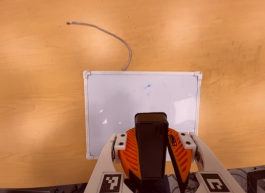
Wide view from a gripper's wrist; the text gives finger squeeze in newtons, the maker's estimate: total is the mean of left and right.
{"total": 10.4, "left": 9.6, "right": 11.2}